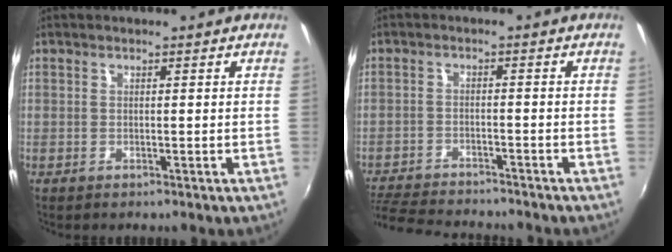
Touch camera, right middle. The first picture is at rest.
{"total": 11.7, "force": [-10.7, 2.1, 4.3], "torque": [-0.112, -0.015, -0.176]}